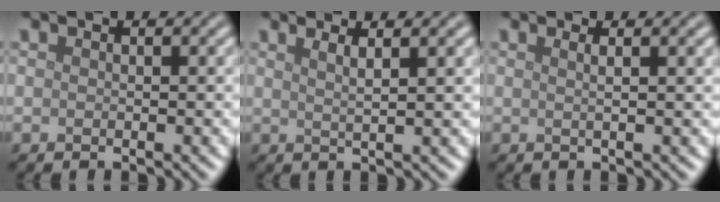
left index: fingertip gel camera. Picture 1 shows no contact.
{"total": 3.1, "force": [1.8, 1.0, 2.4], "torque": [-0.020, 0.013, 0.002]}
{"total": 2.5, "force": [1.0, 1.1, 2.0], "torque": [-0.015, 0.006, -0.013]}